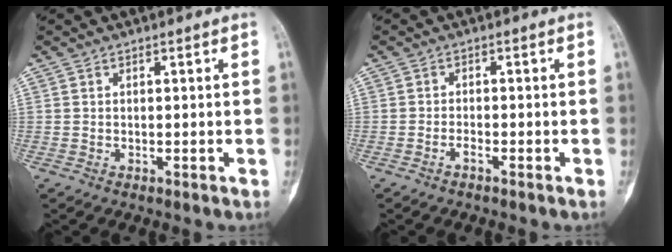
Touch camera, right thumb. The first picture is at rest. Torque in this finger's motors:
{"motor_torque": [-0.22, -0.16, -0.10, 0.02, -0.09]}